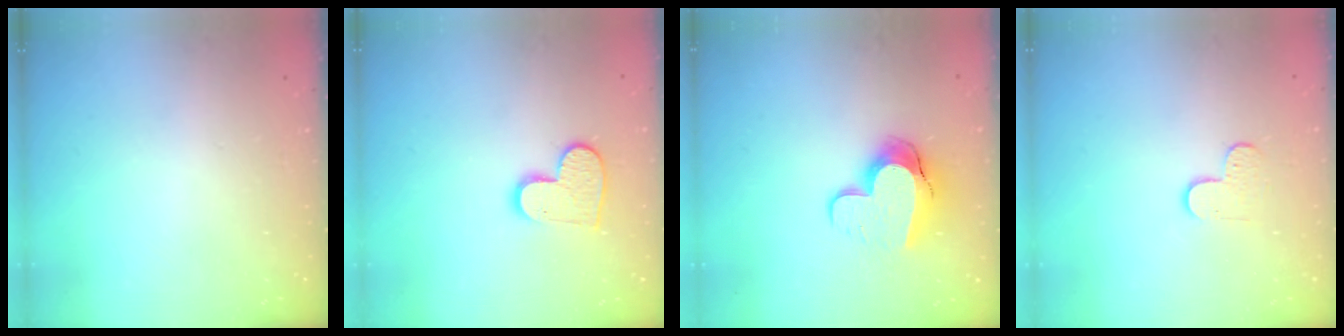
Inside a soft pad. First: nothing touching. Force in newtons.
{"total": 10.1, "press": 10.0, "slide": 0.6}
{"total": 11.8, "press": 11.7, "slide": 1.0}
{"total": 3.8, "press": 3.8, "slide": 0.4}